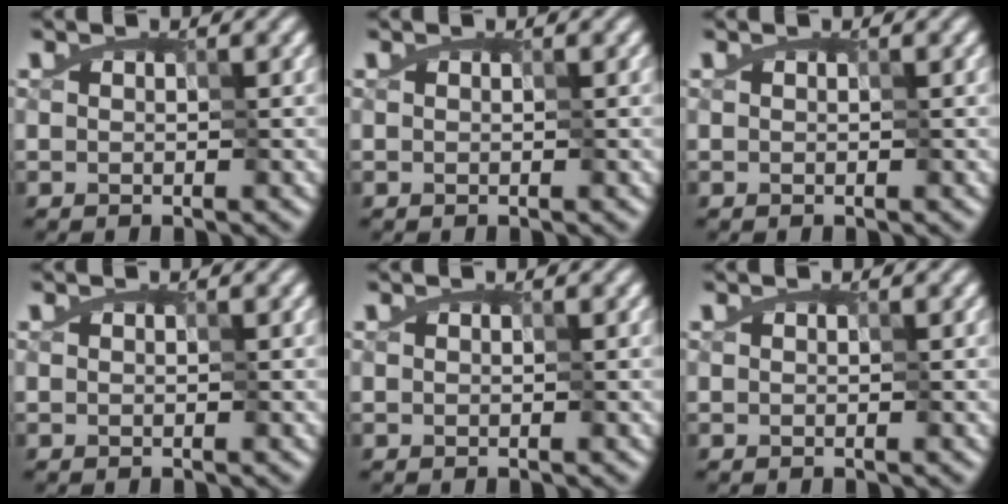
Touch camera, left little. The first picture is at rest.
{"total": 0.0}
{"total": 0.0}
{"total": 0.0}
{"total": 0.0}
{"total": 0.0}